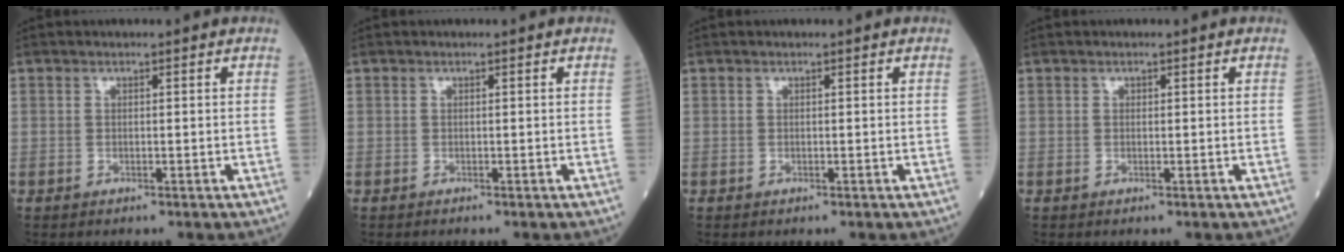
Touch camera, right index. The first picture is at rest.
{"total": 0.0}
{"total": 0.0}
{"total": 0.0}